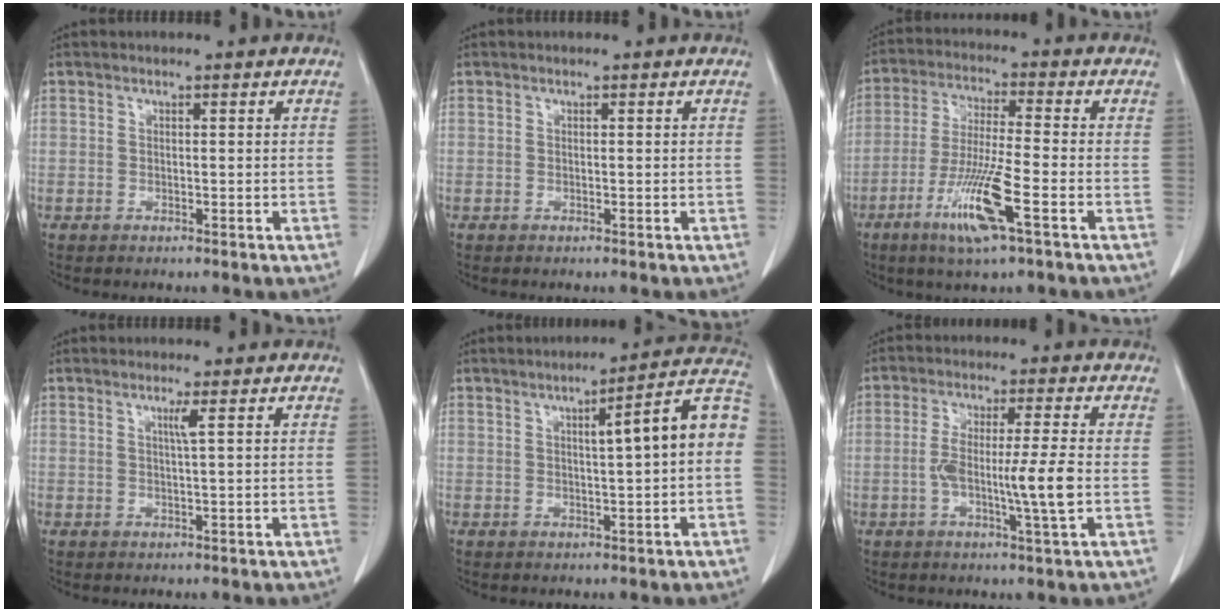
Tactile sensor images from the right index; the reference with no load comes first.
{"total": 0.0}
{"total": 10.8, "force": [-4.9, 0.2, 9.6], "torque": [-0.191, -0.020, -0.096]}
{"total": 1.5, "force": [0.6, -0.5, 1.3], "torque": [-0.027, -0.002, 0.012]}
{"total": 9.9, "force": [0.9, 0.6, 9.8], "torque": [-0.125, 0.028, 0.005]}
{"total": 8.3, "force": [-1.4, -0.3, 8.2], "torque": [-0.150, -0.004, -0.027]}